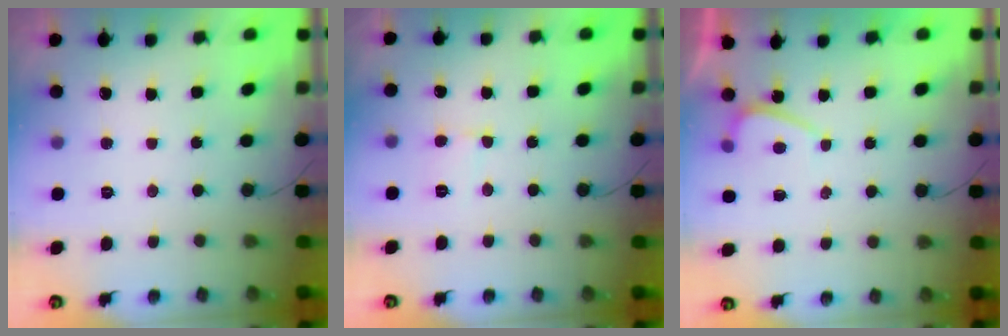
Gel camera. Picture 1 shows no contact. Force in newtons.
{"total": 5.5, "press": 5.5, "slide": 0.5}
{"total": 0.0}